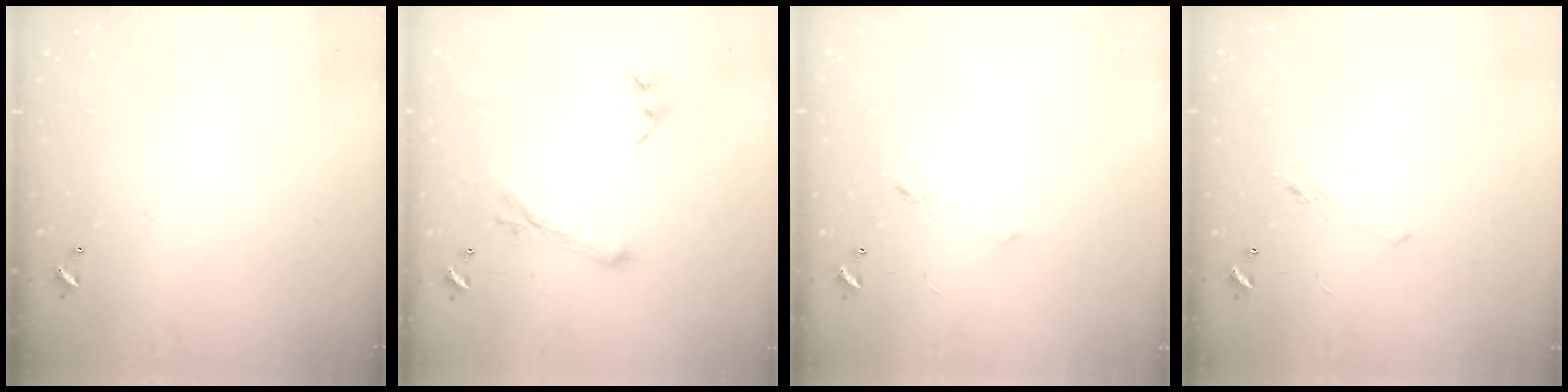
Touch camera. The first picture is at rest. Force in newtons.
{"total": 1.1, "press": 0.6, "slide": 0.9}
{"total": 1.2, "press": 0.8, "slide": 0.9}
{"total": 1.2, "press": 0.8, "slide": 0.9}